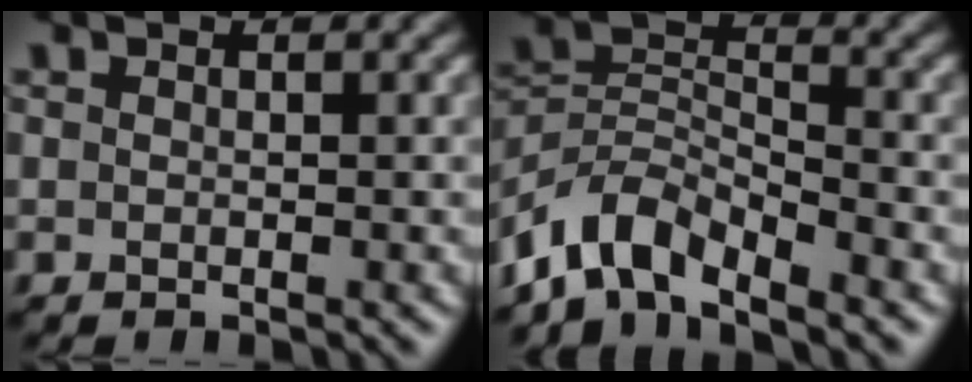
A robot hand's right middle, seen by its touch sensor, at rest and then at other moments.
{"total": 5.7, "force": [-4.6, 2.1, 2.6], "torque": [-0.043, 0.000, -0.100]}